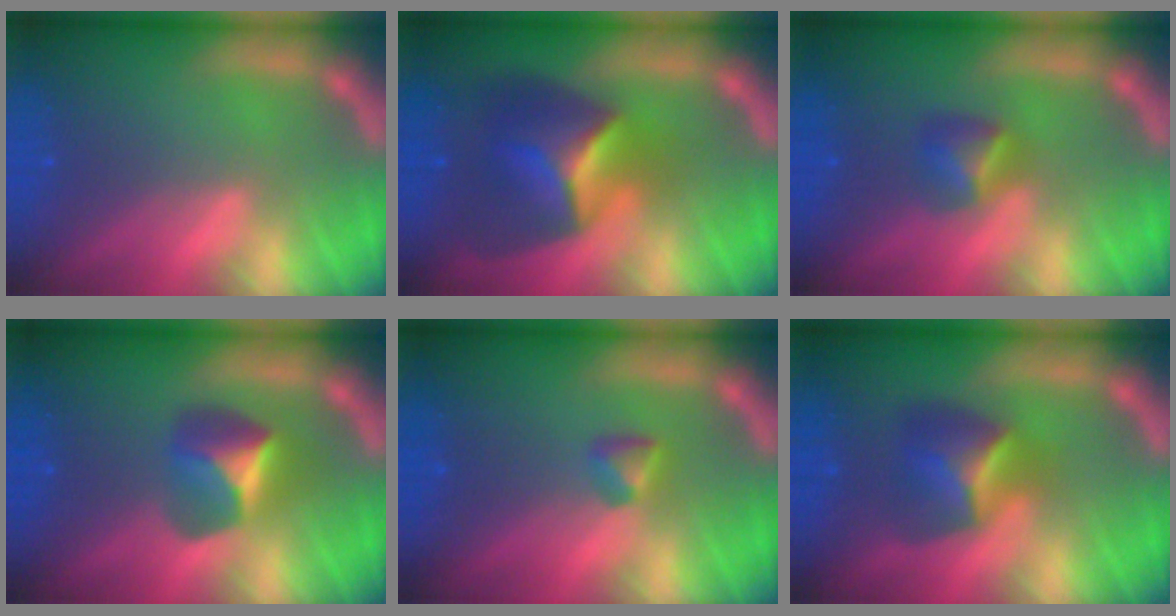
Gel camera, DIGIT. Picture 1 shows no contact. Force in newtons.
{"total": 7.4}
{"total": 2.4}
{"total": 3.9}
{"total": 1.4}
{"total": 4.4}